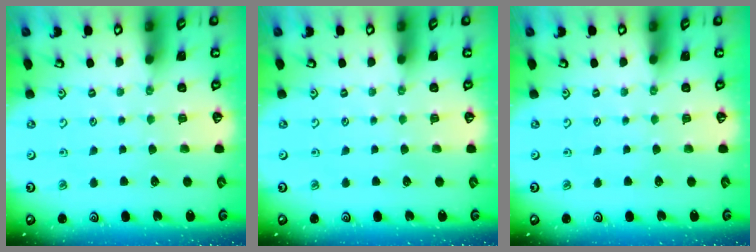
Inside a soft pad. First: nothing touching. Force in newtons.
{"total": 0.0}
{"total": 0.0}